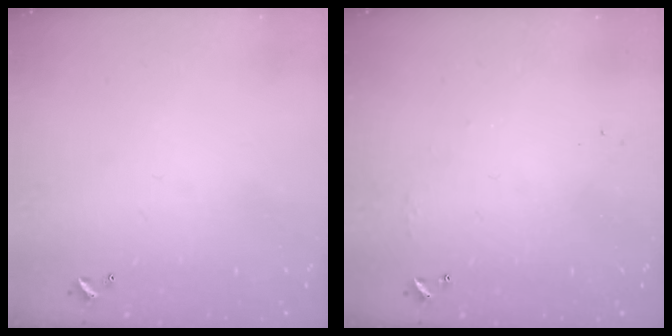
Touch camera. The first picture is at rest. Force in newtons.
{"total": 4.3, "press": 4.3, "slide": 0.6}